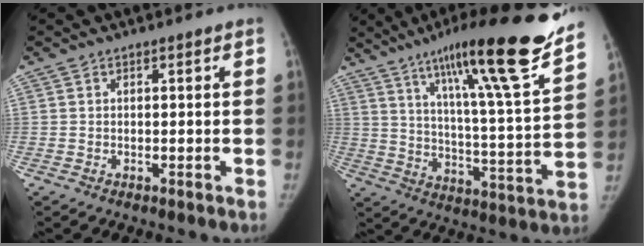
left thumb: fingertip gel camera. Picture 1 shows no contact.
{"total": 25.2, "force": [17.8, 1.8, 17.7], "torque": [-0.254, -0.078, 0.273]}